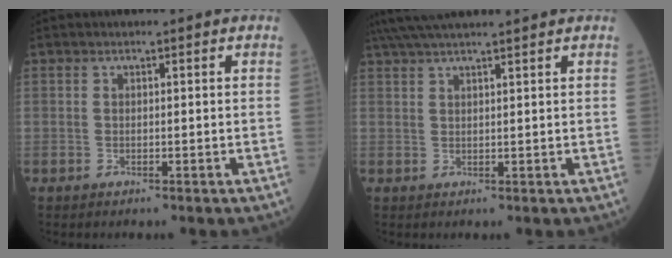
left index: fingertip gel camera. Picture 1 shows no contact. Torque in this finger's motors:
{"motor_torque": [0.42, -0.38, -0.01, 0.05]}